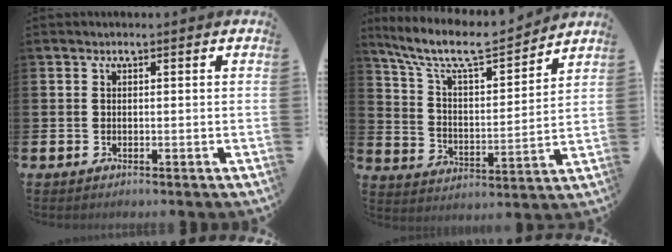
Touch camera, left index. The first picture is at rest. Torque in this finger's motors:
{"motor_torque": [0.96, -1.18, 0.29, 0.21]}